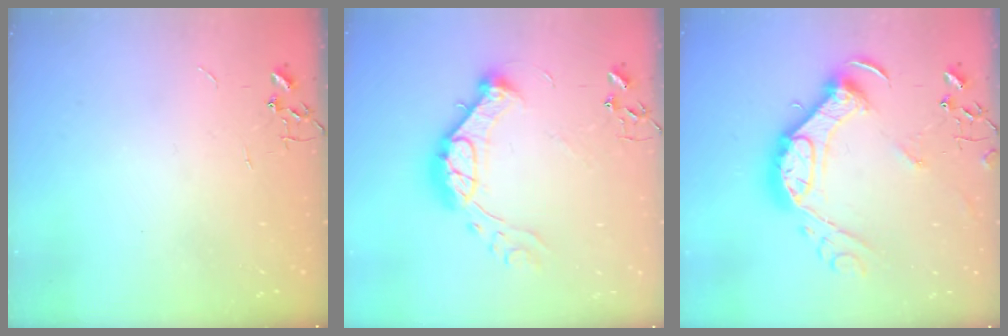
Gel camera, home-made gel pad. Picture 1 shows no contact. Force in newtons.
{"total": 16.3, "press": 16.3, "slide": 1.2}
{"total": 18.4, "press": 18.3, "slide": 1.6}